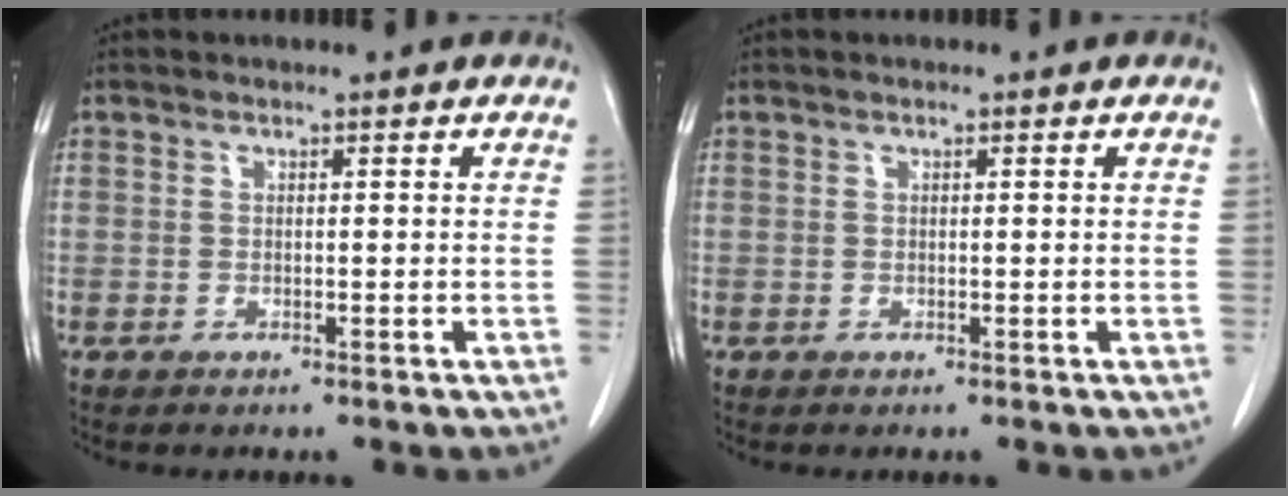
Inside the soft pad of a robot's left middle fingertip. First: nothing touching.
{"total": 0.0}